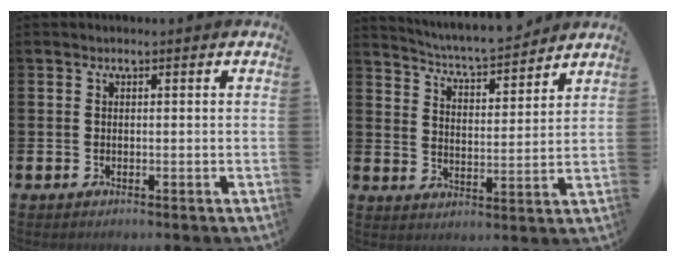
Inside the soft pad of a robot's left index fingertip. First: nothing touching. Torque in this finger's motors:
{"motor_torque": [0.91, -1.23, 0.18, 0.06]}